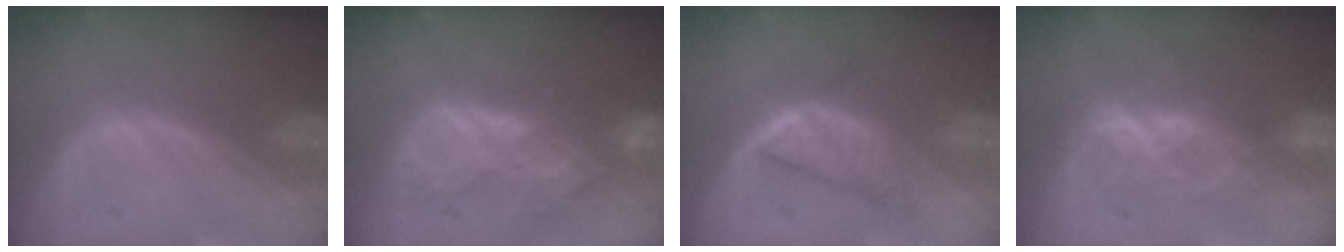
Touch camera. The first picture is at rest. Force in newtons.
{"total": 8.8, "press": 7.7, "slide": 4.2}
{"total": 5.5, "press": 5.4, "slide": 1.4}
{"total": 7.3, "press": 6.1, "slide": 3.9}